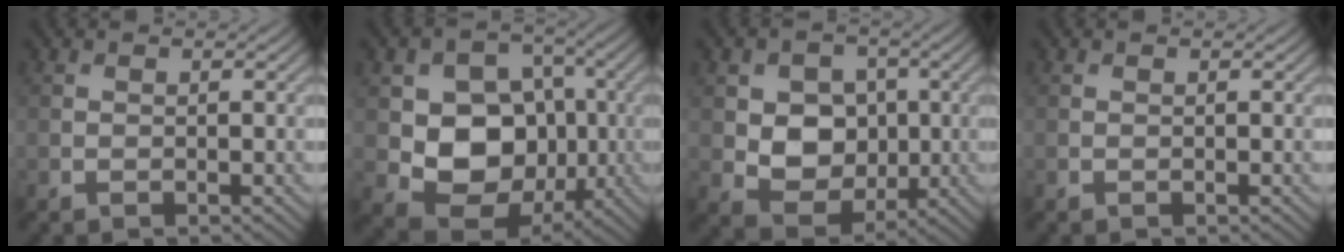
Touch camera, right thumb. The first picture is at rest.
{"total": 10.8, "force": [-0.8, 8.6, 6.5], "torque": [-0.129, -0.019, -0.018]}
{"total": 7.4, "force": [0.1, 6.0, 4.3], "torque": [-0.095, -0.006, -0.006]}
{"total": 0.0}